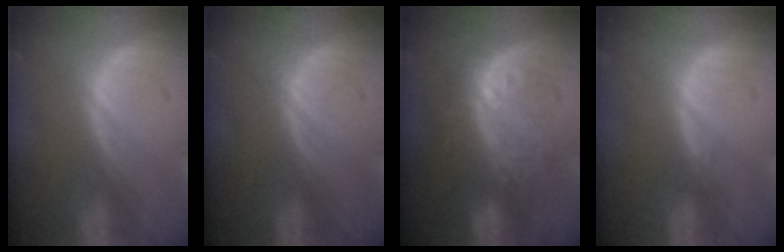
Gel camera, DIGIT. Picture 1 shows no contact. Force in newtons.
{"total": 0.0}
{"total": 9.5, "press": 9.4, "slide": 1.0}
{"total": 0.6, "press": 0.6, "slide": 0.2}